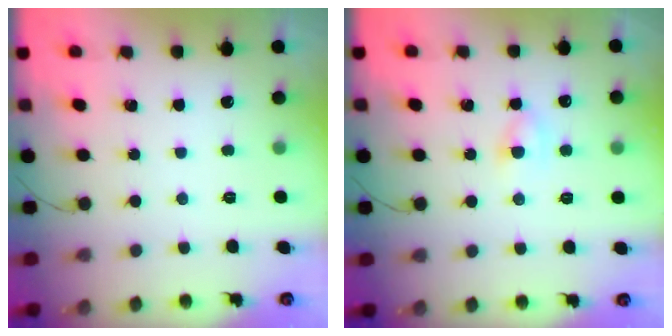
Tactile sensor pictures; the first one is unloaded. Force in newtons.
{"total": 2.9, "press": 2.8, "slide": 0.9}